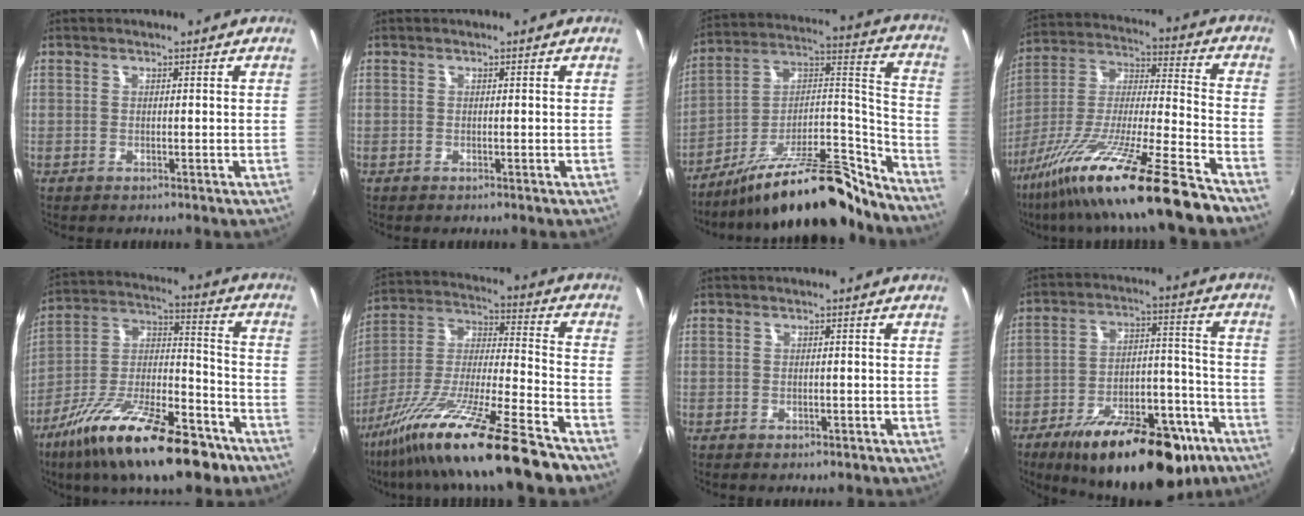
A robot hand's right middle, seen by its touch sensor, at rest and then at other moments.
{"total": 0.0}
{"total": 22.4, "force": [-18.3, 6.1, 11.4], "torque": [-0.149, 0.034, -0.282]}
{"total": 22.4, "force": [-16.4, 0.1, 15.3], "torque": [-0.273, -0.048, -0.283]}
{"total": 23.4, "force": [-14.5, 8.0, 16.5], "torque": [-0.292, -0.021, -0.237]}
{"total": 22.0, "force": [-15.8, 1.5, 15.3], "torque": [-0.277, -0.039, -0.271]}
{"total": 1.0, "force": [-0.6, 0.6, 0.5], "torque": [-0.010, -0.004, -0.009]}
{"total": 25.8, "force": [-16.8, 10.5, 16.5], "torque": [-0.262, 0.001, -0.229]}